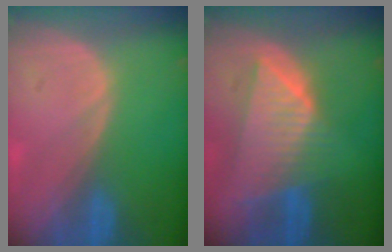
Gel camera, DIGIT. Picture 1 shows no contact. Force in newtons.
{"total": 8.8, "press": 7.9, "slide": 3.7}